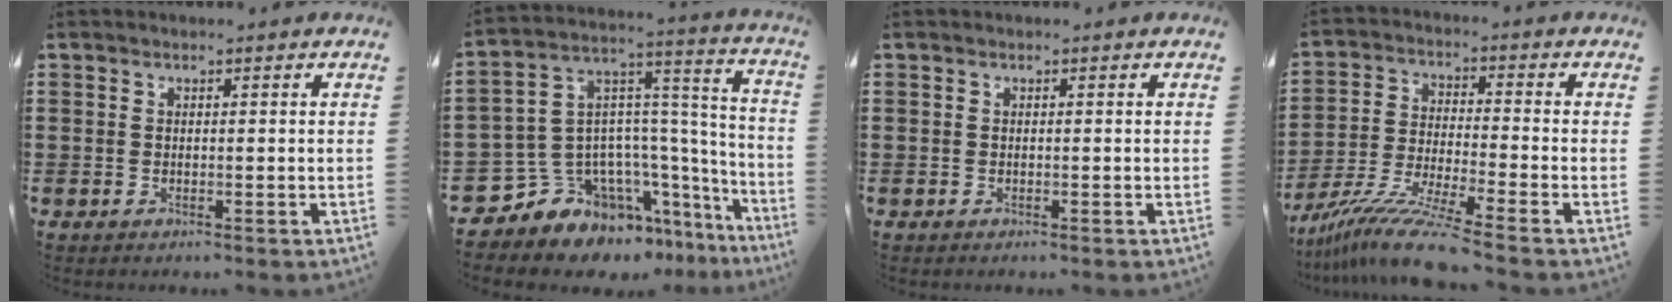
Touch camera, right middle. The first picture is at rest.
{"total": 9.2, "force": [-6.8, 5.9, 1.6], "torque": [-0.070, -0.012, -0.132]}
{"total": 0.0}
{"total": 9.6, "force": [-8.2, -0.1, 5.1], "torque": [-0.105, -0.004, -0.162]}